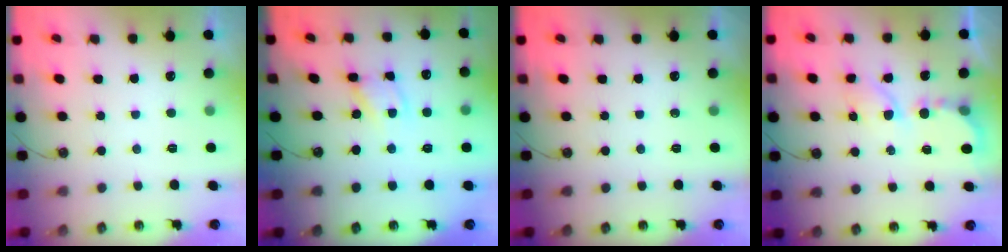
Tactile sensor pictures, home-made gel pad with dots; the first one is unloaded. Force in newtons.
{"total": 6.7, "press": 6.7, "slide": 0.5}
{"total": 0.0}
{"total": 6.3, "press": 6.2, "slide": 0.7}